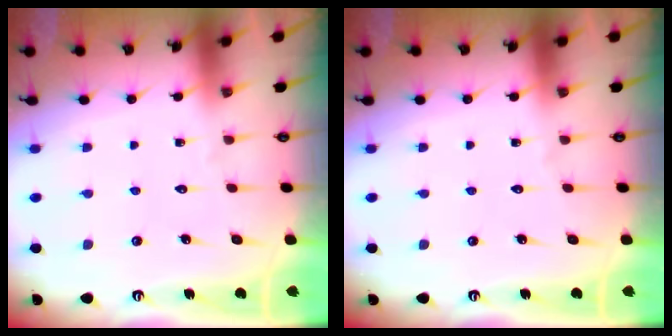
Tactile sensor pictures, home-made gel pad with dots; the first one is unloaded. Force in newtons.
{"total": 0.0}